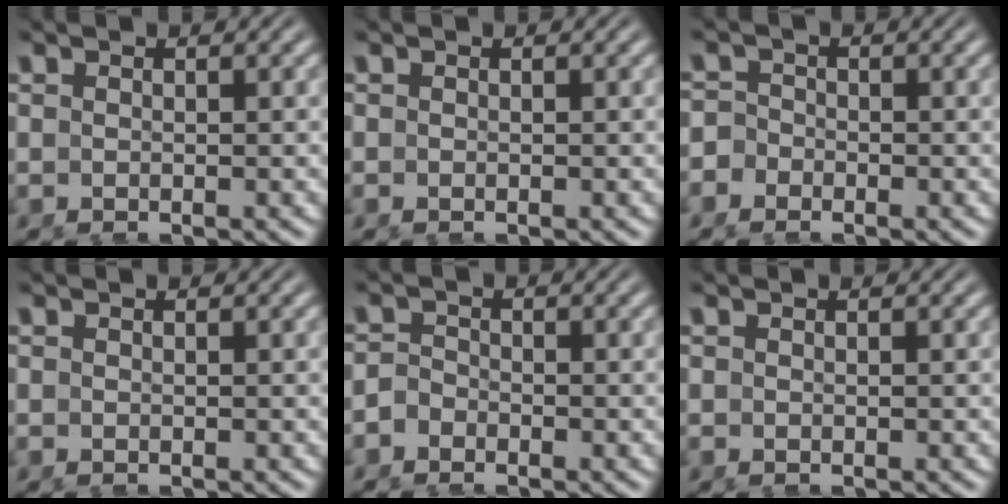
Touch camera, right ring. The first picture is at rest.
{"total": 0.0}
{"total": 2.0, "force": [-1.1, 1.7, 0.1], "torque": [-0.009, -0.008, -0.025]}
{"total": 0.0}
{"total": 1.6, "force": [-1.2, 1.0, 0.1], "torque": [-0.008, -0.011, -0.022]}
{"total": 0.0}